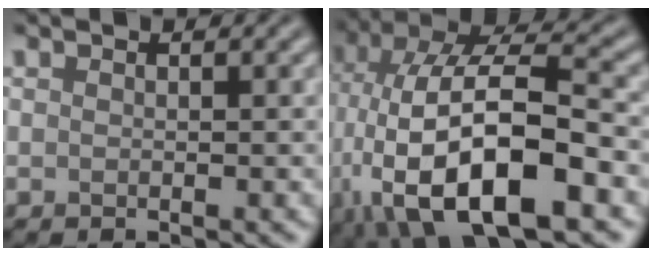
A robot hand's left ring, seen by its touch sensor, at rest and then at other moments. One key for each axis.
{"total": 15.8, "fx": -4.0, "fy": 7.2, "fz": 13.6, "tx": -0.245, "ty": 0.001, "tz": -0.062}